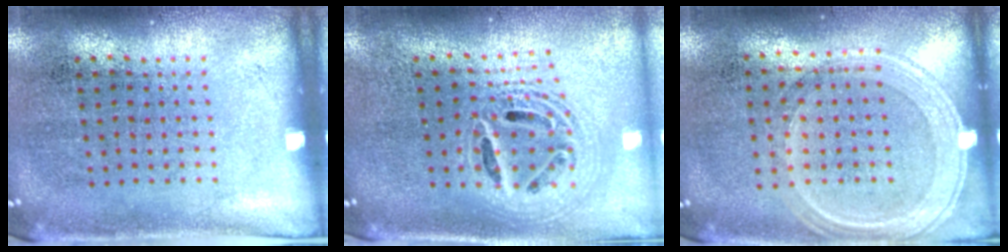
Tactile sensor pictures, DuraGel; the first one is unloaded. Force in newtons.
{"total": 2.2, "press": 1.6, "slide": 1.5}
{"total": 1.2, "press": 1.2, "slide": 0.3}